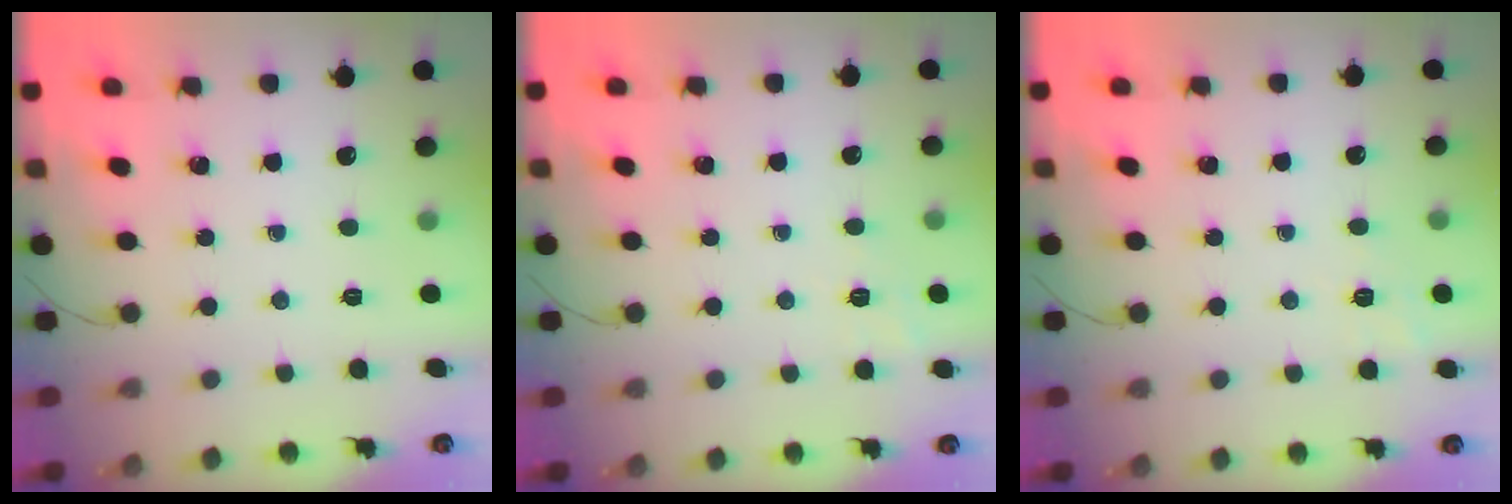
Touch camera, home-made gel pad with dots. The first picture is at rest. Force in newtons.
{"total": 1.9, "press": 0.0, "slide": 1.9}
{"total": 1.9, "press": 0.0, "slide": 1.9}